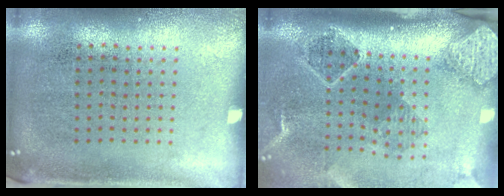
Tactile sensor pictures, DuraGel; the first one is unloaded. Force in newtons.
{"total": 2.8, "press": 2.0, "slide": 1.9}